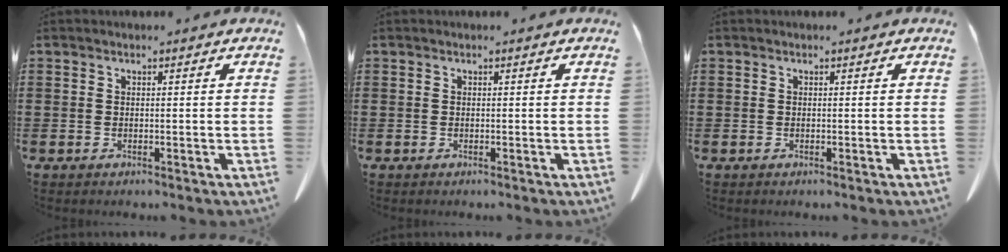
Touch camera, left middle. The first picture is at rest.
{"total": 0.0}
{"total": 0.0}